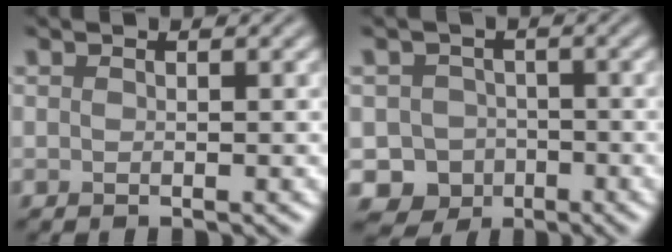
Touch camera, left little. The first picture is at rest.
{"total": 7.3, "force": [-3.8, 6.1, 1.0], "torque": [0.009, -0.027, -0.069]}